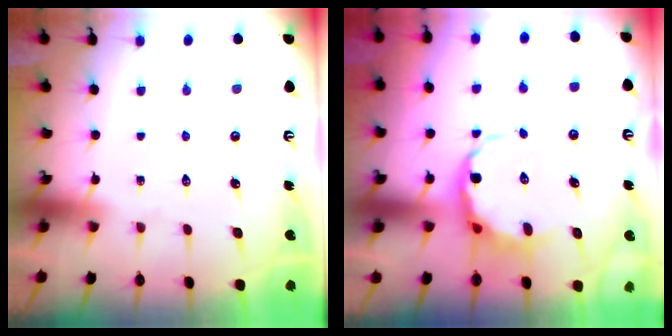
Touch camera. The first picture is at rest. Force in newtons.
{"total": 6.6, "press": 6.1, "slide": 2.5}